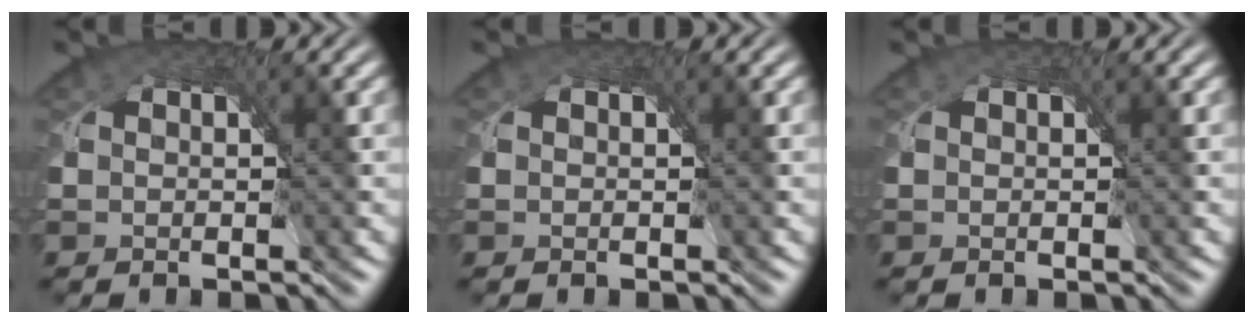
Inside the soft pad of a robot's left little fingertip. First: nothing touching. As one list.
[{"total": 0.0}, {"total": 0.0}]